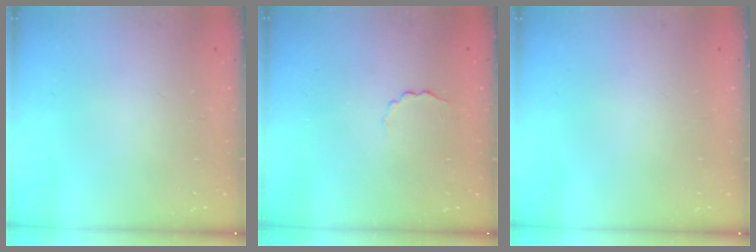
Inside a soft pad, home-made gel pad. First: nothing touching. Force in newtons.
{"total": 2.2, "press": 2.2, "slide": 0.6}
{"total": 0.0}